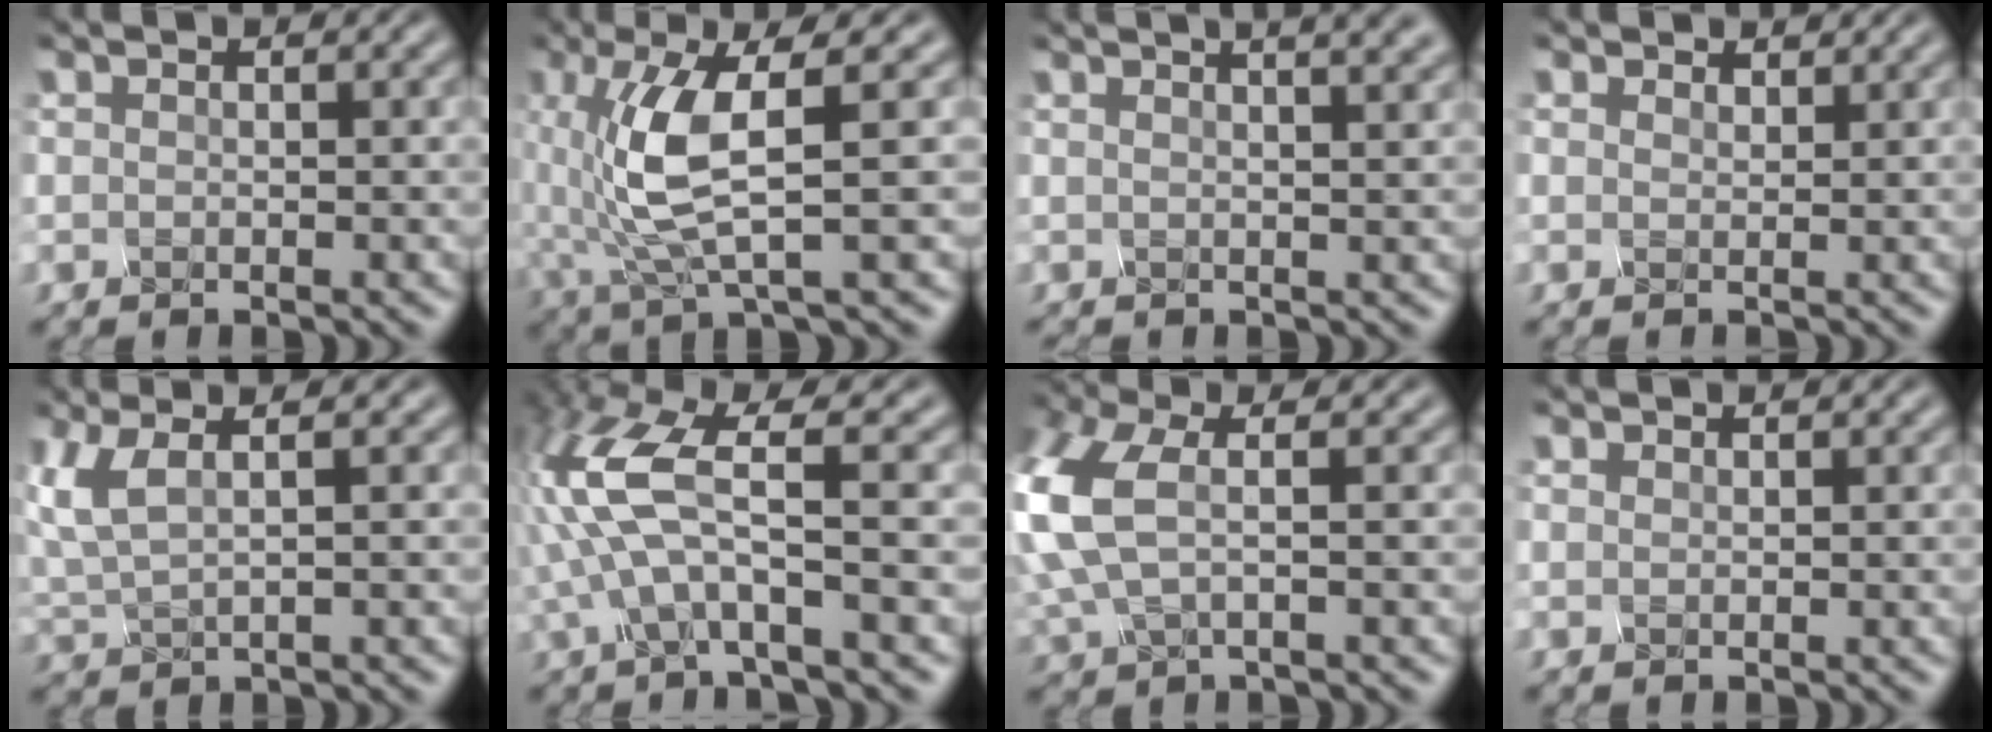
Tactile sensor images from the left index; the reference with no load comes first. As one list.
[{"total": 5.0, "force": [0.5, 0.8, 4.9], "torque": [-0.127, 0.002, 0.025]}, {"total": 7.3, "force": [3.6, 3.0, 5.6], "torque": [-0.024, 0.052, 0.018]}, {"total": 1.2, "force": [1.1, -0.2, -0.5], "torque": [-0.005, 0.006, 0.018]}, {"total": 2.3, "force": [1.9, 0.0, 1.4], "torque": [-0.053, 0.009, 0.050]}, {"total": 6.5, "force": [0.3, 1.4, 6.3], "torque": [-0.172, 0.015, 0.009]}, {"total": 4.6, "force": [1.1, 2.0, 4.0], "torque": [-0.147, 0.003, 0.027]}, {"total": 1.5, "force": [0.2, -0.7, -1.3], "torque": [0.007, 0.000, 0.010]}]